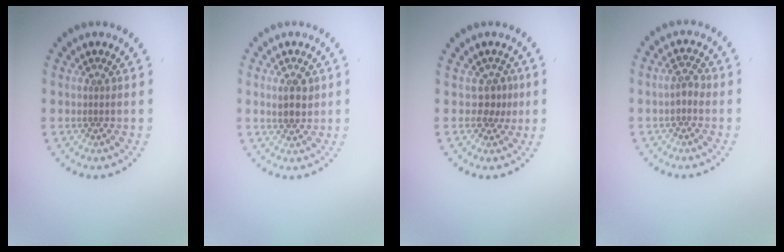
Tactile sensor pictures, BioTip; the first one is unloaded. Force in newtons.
{"total": 2.4, "press": 2.3, "slide": 0.7}
{"total": 1.9, "press": 1.3, "slide": 1.4}
{"total": 1.8, "press": 1.7, "slide": 0.6}